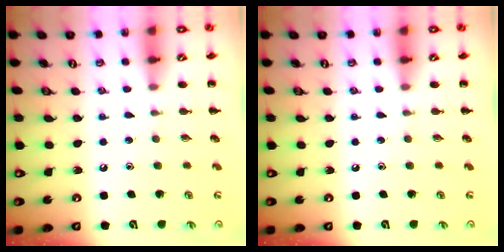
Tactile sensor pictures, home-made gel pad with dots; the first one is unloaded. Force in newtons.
{"total": 0.0}